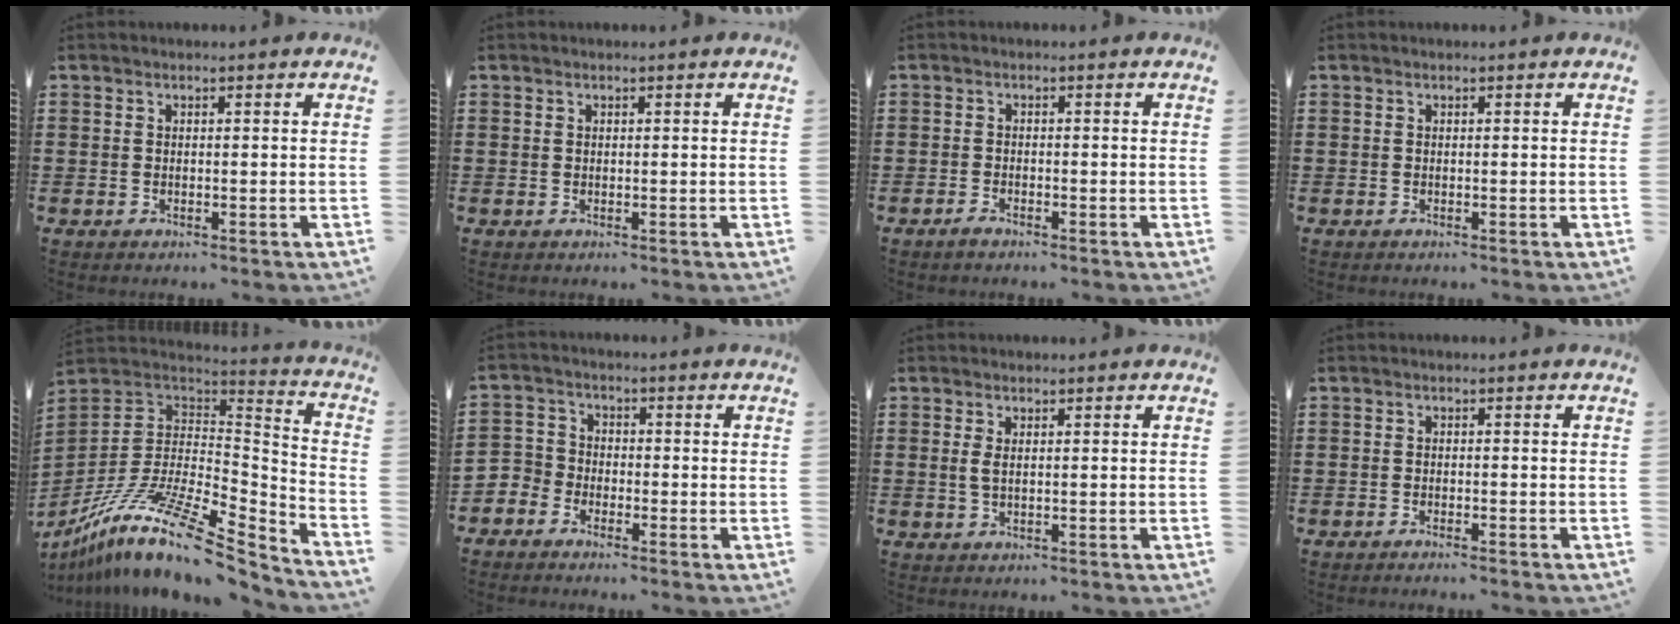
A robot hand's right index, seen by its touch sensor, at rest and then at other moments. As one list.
[{"total": 0.0}, {"total": 1.1, "force": [-1.1, 0.0, 0.3], "torque": [-0.006, -0.004, -0.020]}, {"total": 0.0}, {"total": 15.0, "force": [-9.1, 4.5, 11.1], "torque": [-0.225, 0.011, -0.162]}, {"total": 3.1, "force": [-2.6, 1.5, -0.3], "torque": [-0.015, 0.002, -0.062]}, {"total": 1.4, "force": [0.3, 0.4, 1.3], "torque": [-0.026, 0.003, 0.005]}, {"total": 1.0, "force": [-1.0, -0.3, 0.0], "torque": [-0.001, -0.001, -0.021]}]